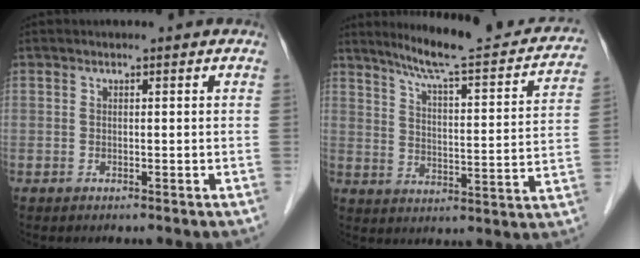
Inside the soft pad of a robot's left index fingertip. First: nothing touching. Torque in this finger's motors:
{"motor_torque": [-0.05, -0.16, 0.23, 0.08]}